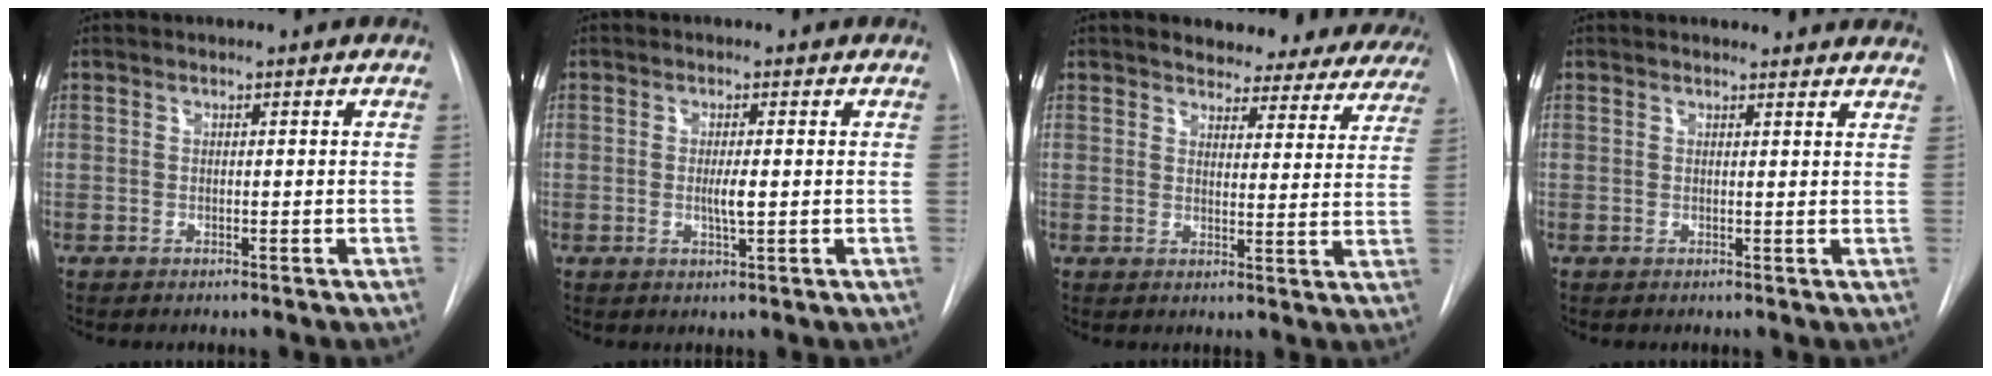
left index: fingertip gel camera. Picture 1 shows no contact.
{"total": 2.2, "force": [-0.4, 0.2, 2.2], "torque": [-0.042, -0.008, -0.006]}
{"total": 16.1, "force": [14.8, 5.2, 3.5], "torque": [-0.016, -0.040, 0.148]}
{"total": 10.4, "force": [9.9, 2.2, 2.1], "torque": [0.004, -0.001, 0.087]}